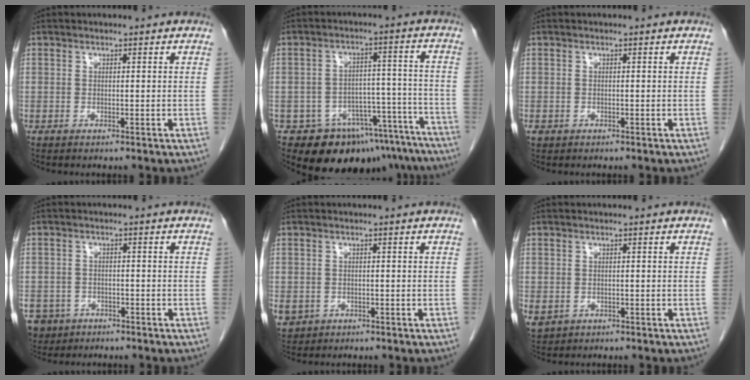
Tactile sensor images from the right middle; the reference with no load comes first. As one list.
[{"total": 16.4, "force": [-13.6, 7.9, 4.7], "torque": [-0.025, 0.049, -0.169]}, {"total": 1.0, "force": [-0.5, 0.9, 0.3], "torque": [-0.009, 0.003, -0.003]}, {"total": 7.1, "force": [-4.2, 5.5, 1.3], "torque": [-0.038, 0.002, -0.064]}, {"total": 6.1, "force": [-2.5, 5.2, 1.8], "torque": [-0.052, -0.003, -0.033]}, {"total": 4.4, "force": [-1.7, 3.7, 1.6], "torque": [-0.041, -0.006, -0.018]}]